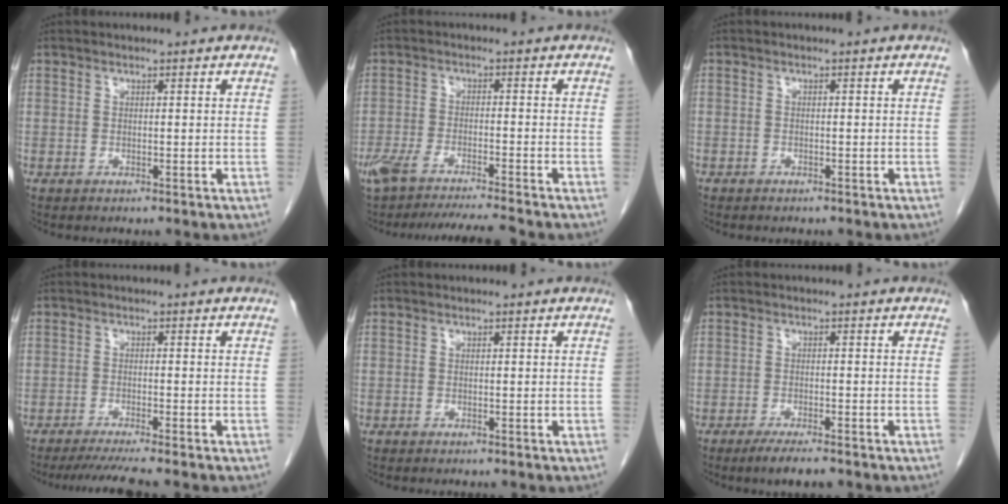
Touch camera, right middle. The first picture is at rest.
{"total": 11.1, "force": [-9.9, -0.5, 4.8], "torque": [-0.069, -0.011, -0.160]}
{"total": 0.7, "force": [-0.5, 0.4, 0.1], "torque": [-0.007, 0.003, -0.010]}
{"total": 5.7, "force": [-4.7, -1.1, 3.0], "torque": [-0.037, -0.018, -0.077]}
{"total": 0.0}
{"total": 4.1, "force": [-3.0, 0.5, 2.7], "torque": [-0.044, -0.009, -0.049]}